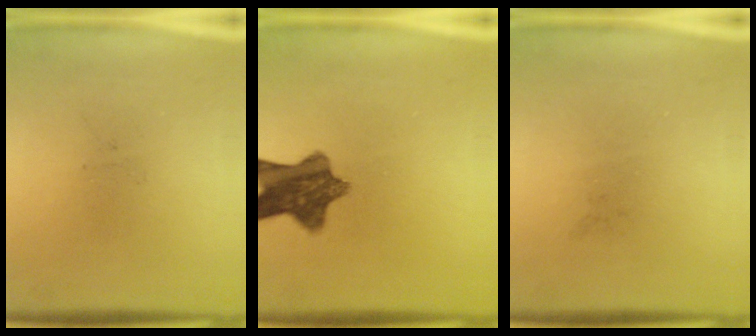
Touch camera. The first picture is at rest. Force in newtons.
{"total": 9.1}
{"total": 0.0}